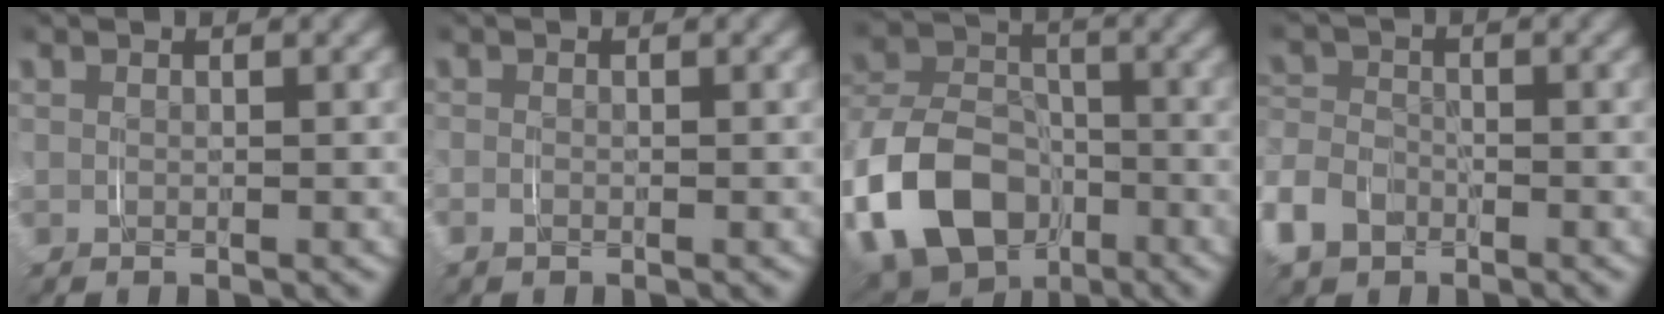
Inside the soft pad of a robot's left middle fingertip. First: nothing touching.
{"total": 0.8, "force": [-0.3, 0.6, 0.4], "torque": [-0.015, -0.004, -0.006]}
{"total": 14.6, "force": [-5.5, 11.9, 6.4], "torque": [-0.164, -0.050, -0.090]}
{"total": 5.3, "force": [-2.6, 4.2, 2.0], "torque": [-0.066, -0.014, -0.045]}